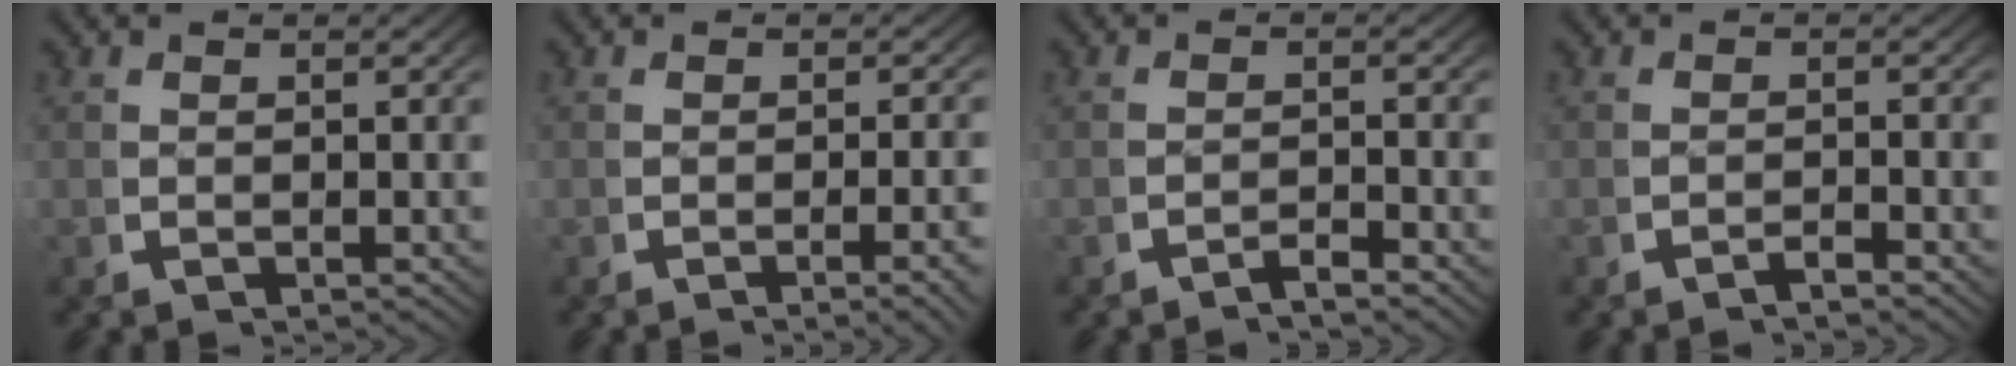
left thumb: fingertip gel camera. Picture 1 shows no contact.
{"total": 2.8, "force": [-1.3, 0.2, 2.5], "torque": [-0.038, 0.004, -0.022]}
{"total": 1.6, "force": [-1.5, -0.1, 0.6], "torque": [-0.004, 0.000, -0.032]}
{"total": 1.3, "force": [-1.2, -0.2, 0.4], "torque": [-0.003, 0.002, -0.027]}